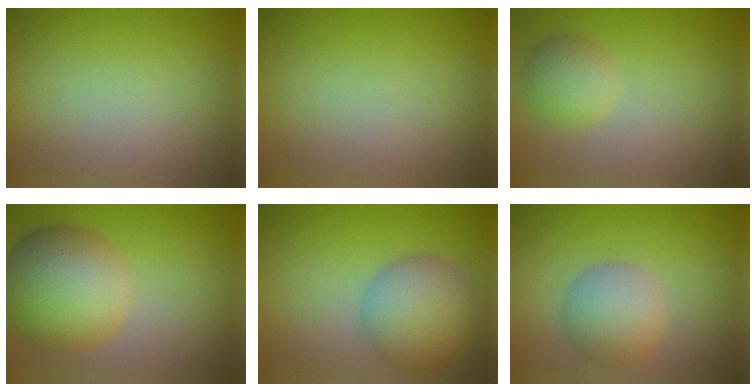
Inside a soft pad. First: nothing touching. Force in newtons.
{"total": 0.0}
{"total": 2.6, "press": 2.6, "slide": 0.1}
{"total": 8.8, "press": 8.8, "slide": 0.3}
{"total": 6.2, "press": 6.2, "slide": 0.5}
{"total": 4.2, "press": 4.2, "slide": 0.0}